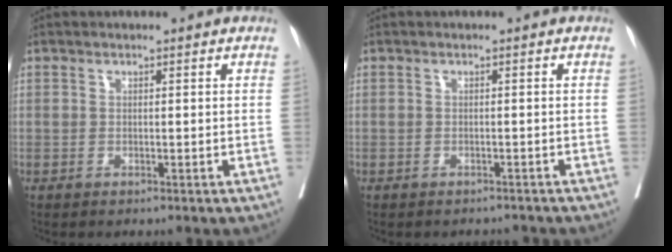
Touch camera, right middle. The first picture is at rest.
{"total": 2.7, "force": [-2.6, 0.8, 0.1], "torque": [0.003, -0.002, -0.035]}